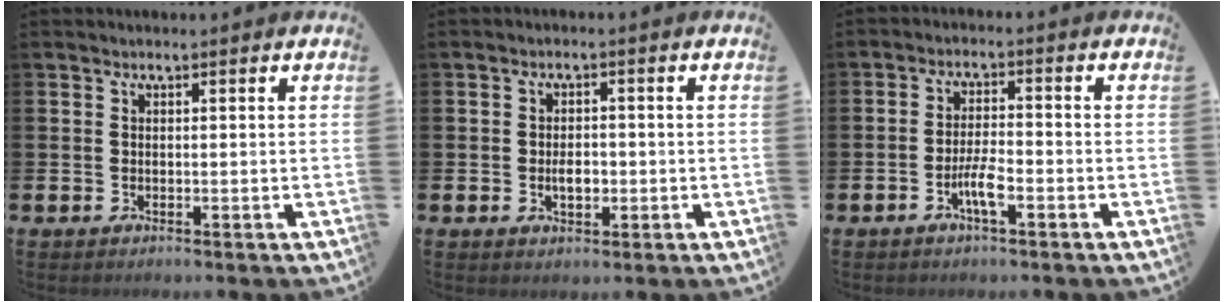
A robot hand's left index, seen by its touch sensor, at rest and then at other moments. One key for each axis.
{"total": 2.5, "fx": -0.6, "fy": 1.5, "fz": 1.9, "tx": -0.021, "ty": -0.005, "tz": -0.015}
{"total": 3.9, "fx": -1.8, "fy": 0.8, "fz": 3.4, "tx": -0.073, "ty": 0.005, "tz": -0.034}